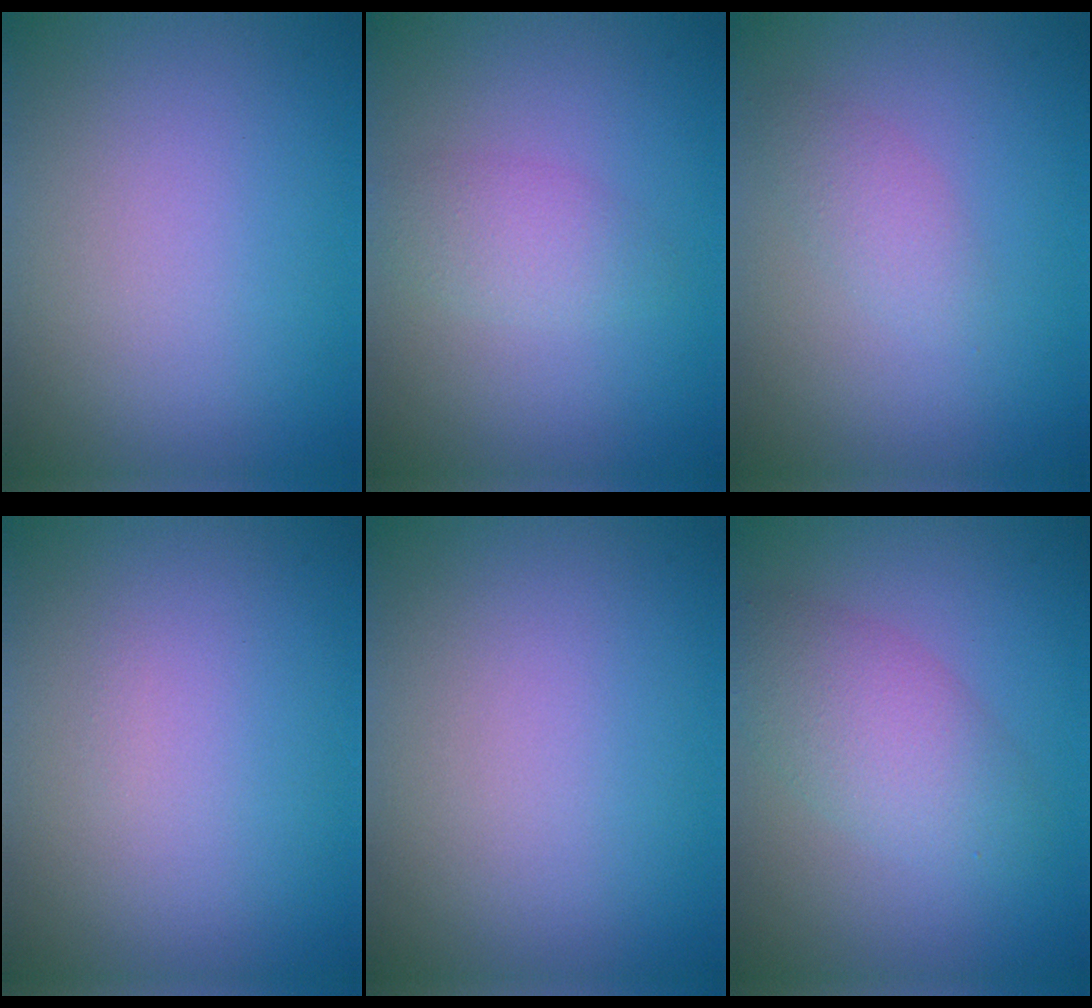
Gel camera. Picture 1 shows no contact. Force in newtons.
{"total": 2.1, "press": 2.1, "slide": 0.1}
{"total": 1.7, "press": 1.7, "slide": 0.0}
{"total": 0.0}
{"total": 0.0}
{"total": 4.2, "press": 4.2, "slide": 0.1}